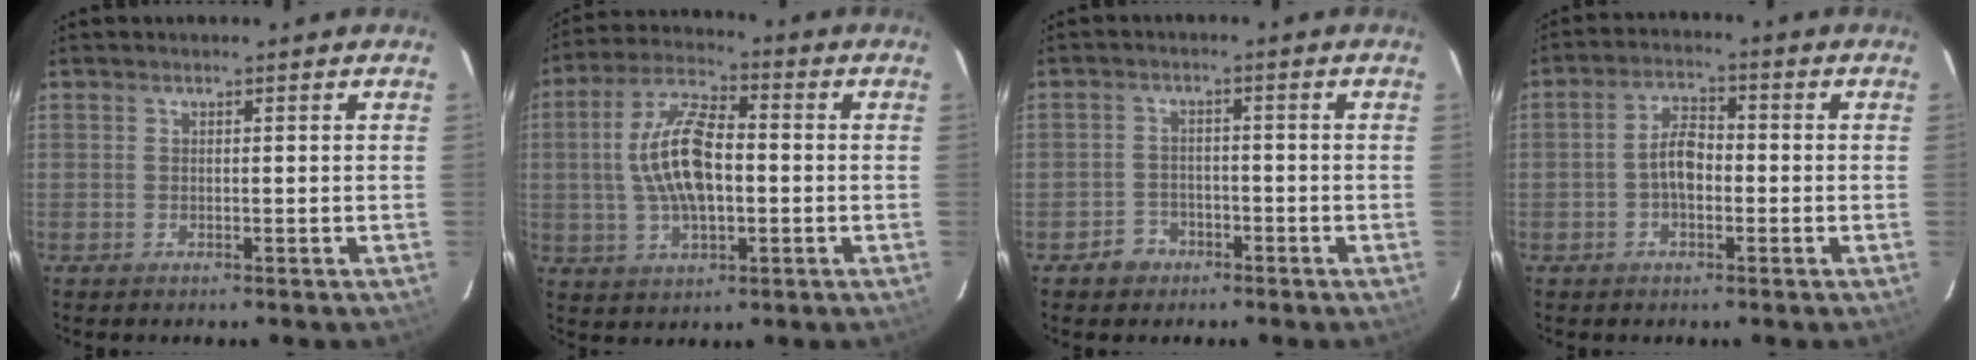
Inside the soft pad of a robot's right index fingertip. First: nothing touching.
{"total": 12.9, "force": [-0.4, 5.7, 11.6], "torque": [-0.234, 0.012, -0.005]}
{"total": 4.1, "force": [-2.5, 3.2, 0.3], "torque": [-0.016, 0.013, -0.039]}
{"total": 5.2, "force": [-1.0, 2.8, 4.3], "torque": [-0.082, 0.014, -0.017]}